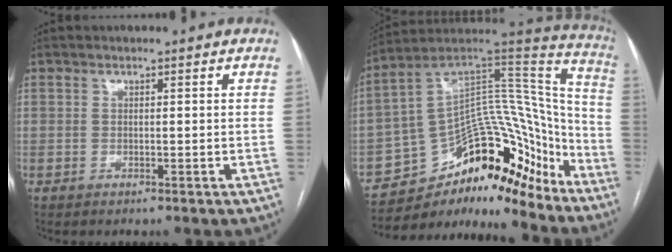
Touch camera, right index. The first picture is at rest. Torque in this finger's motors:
{"motor_torque": [-0.35, -0.59, 0.09, -0.02]}